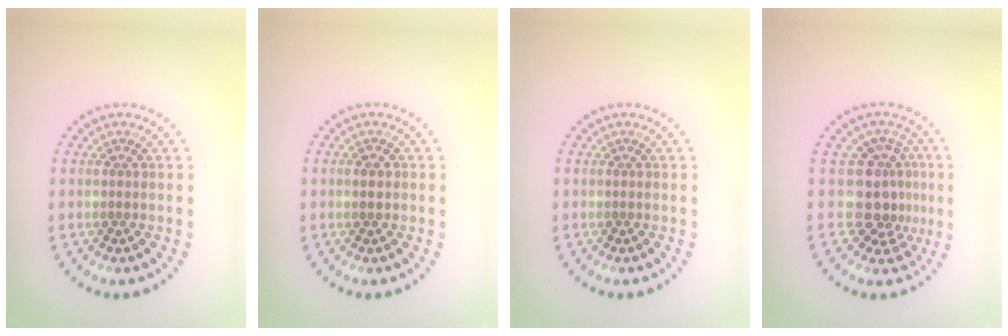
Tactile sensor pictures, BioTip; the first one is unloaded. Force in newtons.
{"total": 1.5, "press": 1.5, "slide": 0.2}
{"total": 0.0}
{"total": 4.0, "press": 2.9, "slide": 2.7}